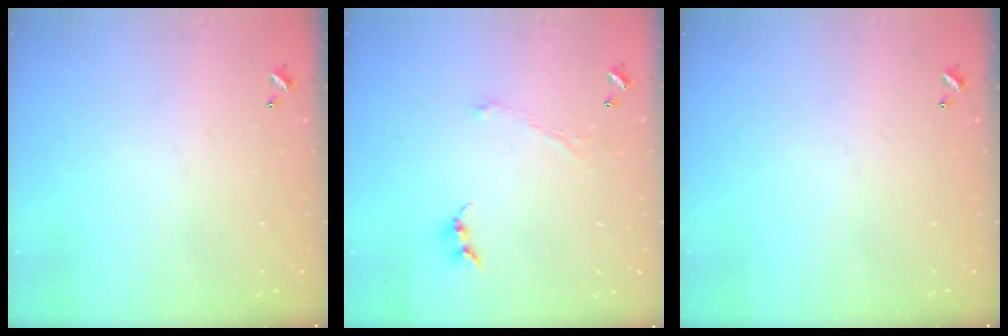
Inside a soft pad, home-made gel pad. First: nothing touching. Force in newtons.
{"total": 1.1, "press": 1.0, "slide": 0.6}
{"total": 0.0}